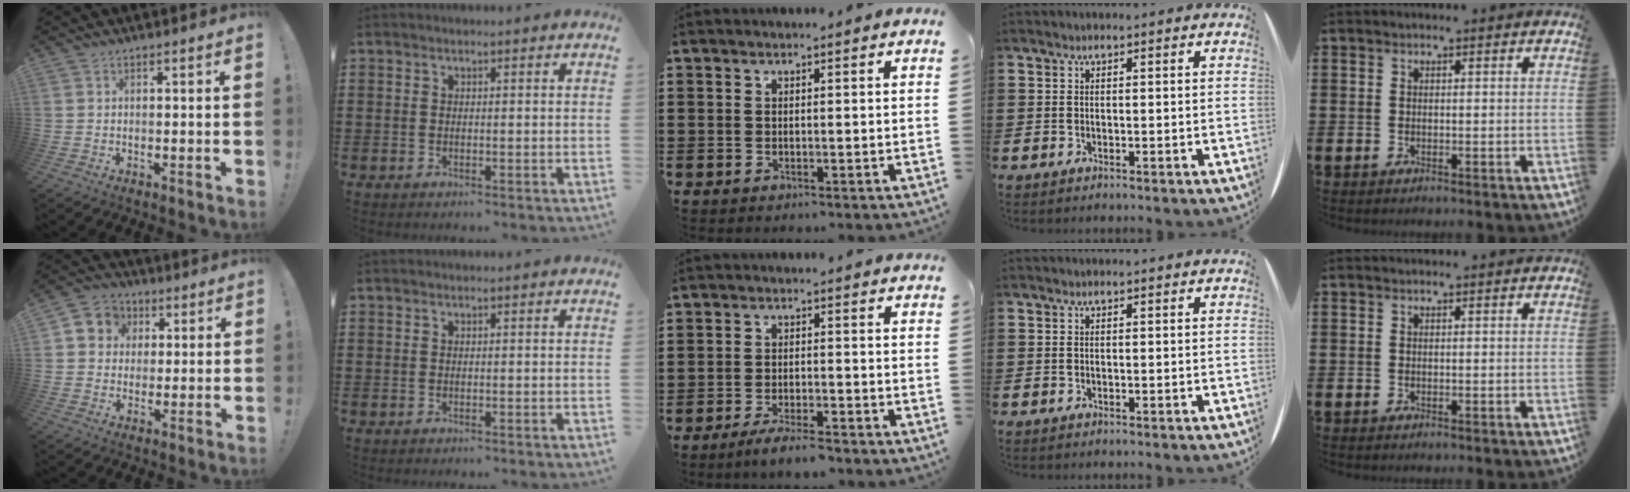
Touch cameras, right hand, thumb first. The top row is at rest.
{"thumb": {"total": 7.1, "force": [0.8, 6.7, 2.1], "torque": [-0.029, 0.007, 0.020]}, "middle": {"total": 3.6, "force": [-3.1, 0.2, 1.8], "torque": [-0.037, -0.004, -0.059]}}